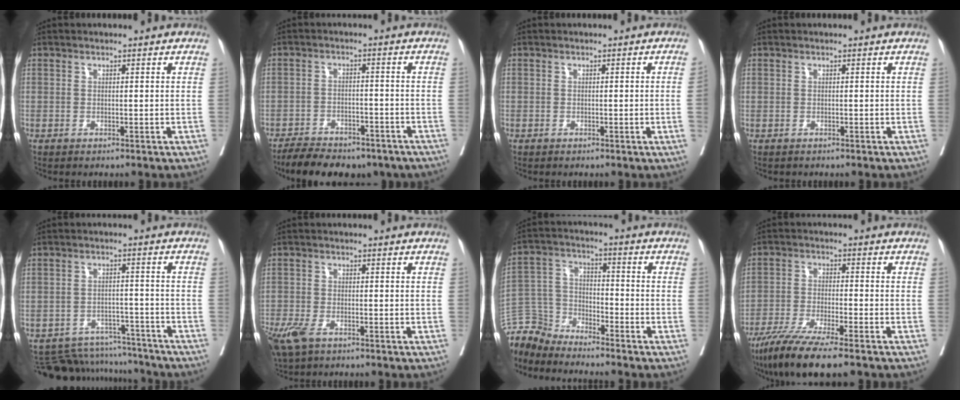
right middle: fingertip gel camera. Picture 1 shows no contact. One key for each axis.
{"total": 13.4, "fx": -10.8, "fy": 5.3, "fz": 5.9, "tx": -0.098, "ty": 0.006, "tz": -0.148}
{"total": 1.2, "fx": -0.3, "fy": -0.2, "fz": 1.1, "tx": -0.015, "ty": 0.004, "tz": -0.004}
{"total": 0.5, "fx": -0.3, "fy": 0.4, "fz": -0.1, "tx": -0.005, "ty": 0.004, "tz": -0.006}
{"total": 12.0, "fx": -11.4, "fy": 3.4, "fz": 0.8, "tx": -0.015, "ty": 0.016, "tz": -0.157}
{"total": 8.2, "fx": -5.2, "fy": 3.8, "fz": 5.2, "tx": -0.118, "ty": -0.018, "tz": -0.090}
{"total": 8.0, "fx": -7.9, "fy": 0.8, "fz": -0.6, "tx": 0.006, "ty": 0.015, "tz": -0.160}
{"total": 11.0, "fx": -8.4, "fy": 0.5, "fz": 7.1, "tx": -0.117, "ty": -0.030, "tz": -0.141}